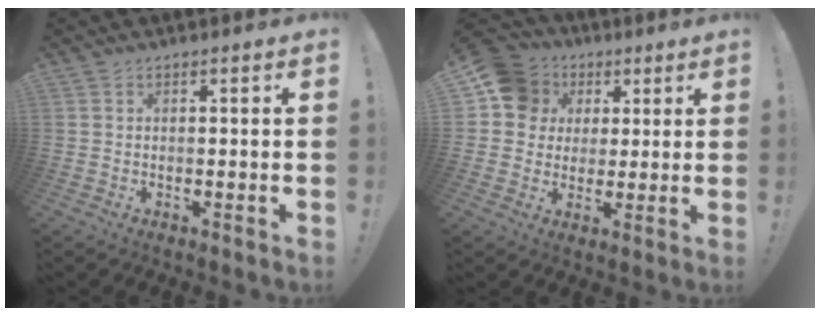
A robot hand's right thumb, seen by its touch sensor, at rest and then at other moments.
{"total": 12.3, "force": [3.7, 11.0, 4.1], "torque": [-0.055, -0.006, 0.078]}